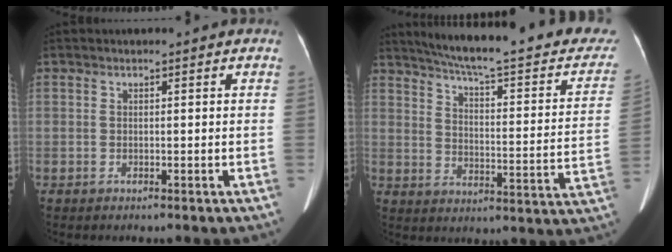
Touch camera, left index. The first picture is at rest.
{"total": 27.0, "force": [23.0, 4.1, 13.6], "torque": [-0.195, -0.037, 0.284]}